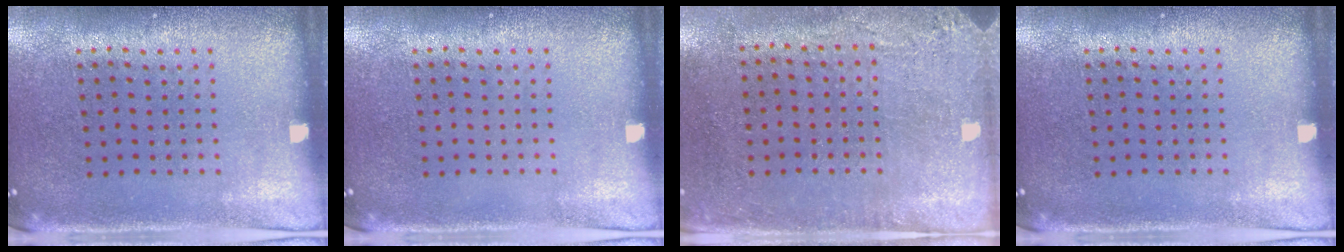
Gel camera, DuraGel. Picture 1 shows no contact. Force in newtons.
{"total": 0.0}
{"total": 2.8, "press": 2.3, "slide": 1.6}
{"total": 0.0}